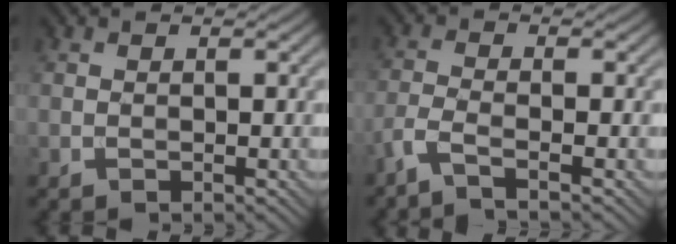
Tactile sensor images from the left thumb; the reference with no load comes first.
{"total": 3.3, "force": [-2.3, 0.4, 2.3], "torque": [-0.048, -0.004, -0.065]}